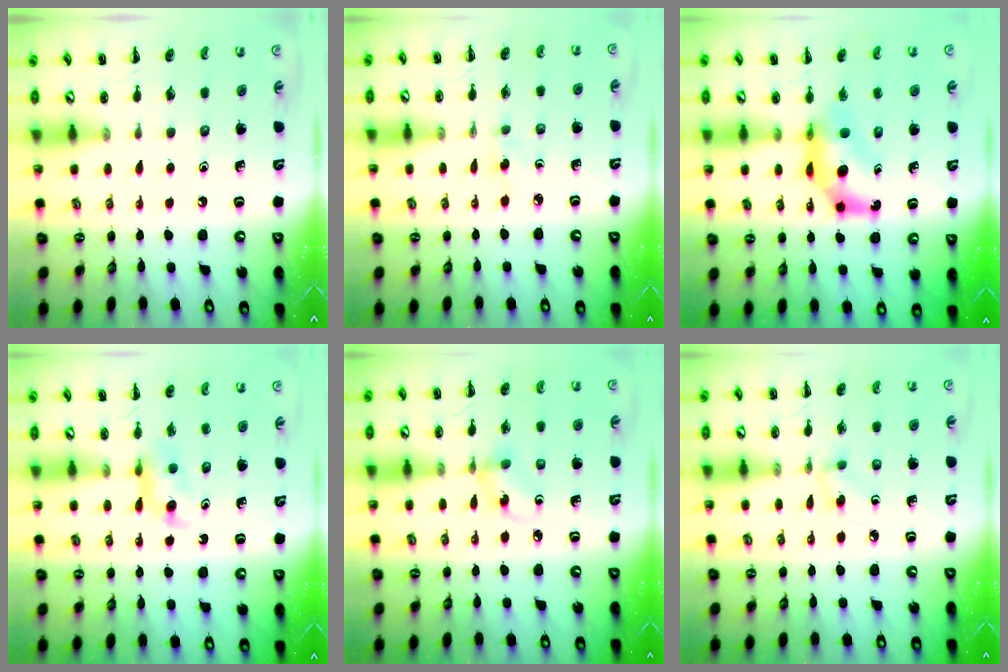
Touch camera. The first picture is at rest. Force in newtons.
{"total": 2.9, "press": 2.7, "slide": 1.1}
{"total": 7.0, "press": 6.8, "slide": 1.4}
{"total": 4.0, "press": 3.7, "slide": 1.4}
{"total": 3.7, "press": 3.7, "slide": 0.7}
{"total": 2.8, "press": 2.6, "slide": 1.1}